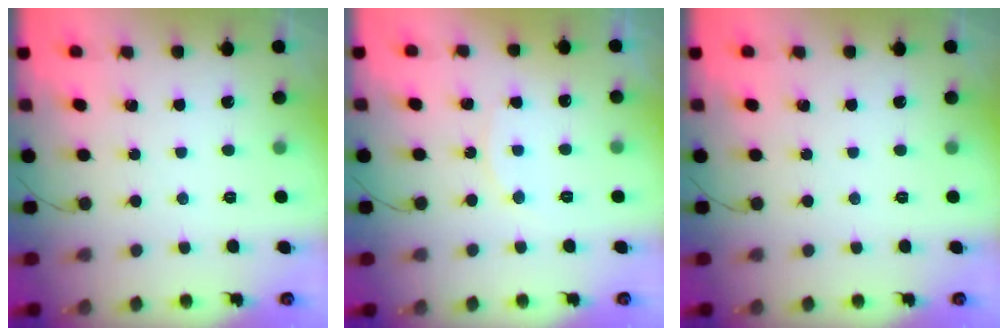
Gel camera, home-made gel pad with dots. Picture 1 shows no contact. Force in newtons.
{"total": 7.0, "press": 7.0, "slide": 0.4}
{"total": 0.0}